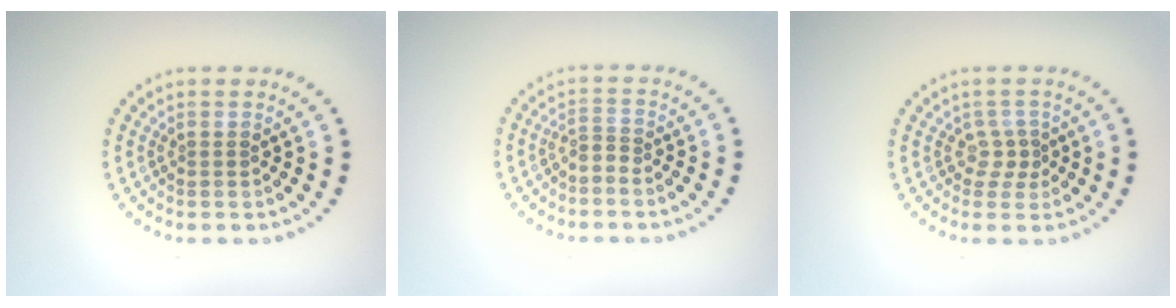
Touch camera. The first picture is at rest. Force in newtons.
{"total": 1.2, "press": 0.7, "slide": 1.0}
{"total": 1.6, "press": 1.1, "slide": 1.2}